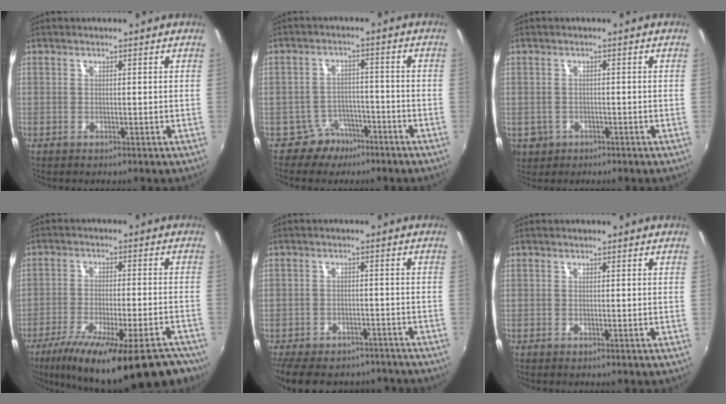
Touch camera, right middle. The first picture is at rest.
{"total": 5.5, "force": [-4.0, 3.7, 0.6], "torque": [-0.016, 0.019, -0.059]}
{"total": 5.9, "force": [-2.0, 5.1, 2.2], "torque": [-0.060, -0.008, -0.023]}
{"total": 23.5, "force": [-17.3, 6.1, 14.8], "torque": [-0.246, -0.055, -0.249]}
{"total": 14.6, "force": [-11.7, 6.7, 5.4], "torque": [-0.132, 0.010, -0.159]}
{"total": 0.0}